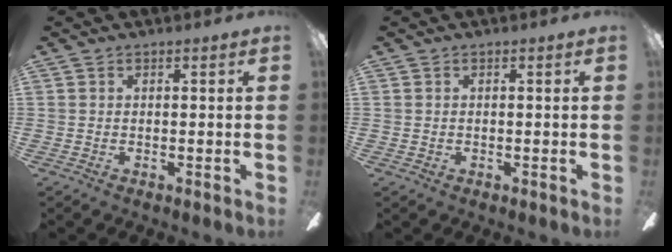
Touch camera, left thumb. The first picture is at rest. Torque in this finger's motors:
{"motor_torque": [-0.24, -0.33, -0.03, -0.01, 0.02]}